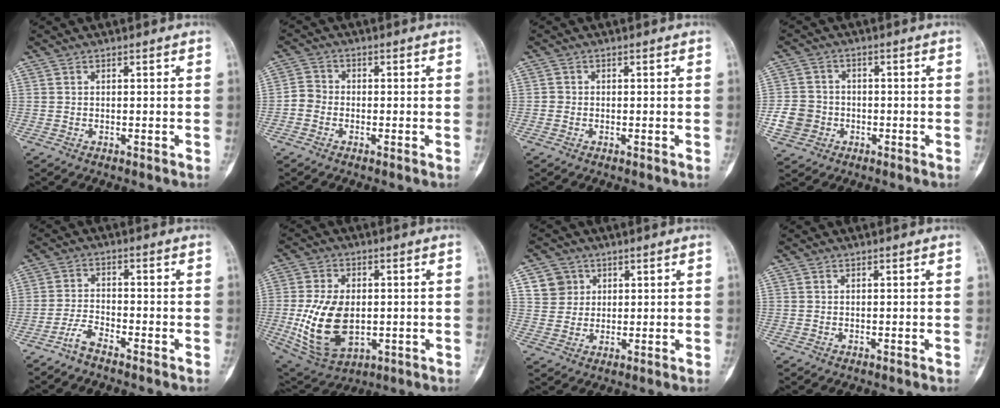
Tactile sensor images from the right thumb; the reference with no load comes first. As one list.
[{"total": 2.9, "force": [-1.1, 2.4, 1.1], "torque": [-0.014, 0.008, -0.033]}, {"total": 0.7, "force": [-0.2, 0.7, 0.1], "torque": [0.000, 0.003, -0.007]}, {"total": 6.1, "force": [-1.7, 5.5, 1.9], "torque": [-0.023, 0.016, -0.031]}, {"total": 3.3, "force": [-2.8, 0.5, 1.5], "torque": [-0.039, 0.017, -0.061]}, {"total": 15.6, "force": [-1.3, 9.9, 12.0], "torque": [-0.219, -0.005, -0.002]}, {"total": 5.4, "force": [2.3, 4.8, 0.9], "torque": [0.008, -0.009, 0.044]}, {"total": 0.0}]